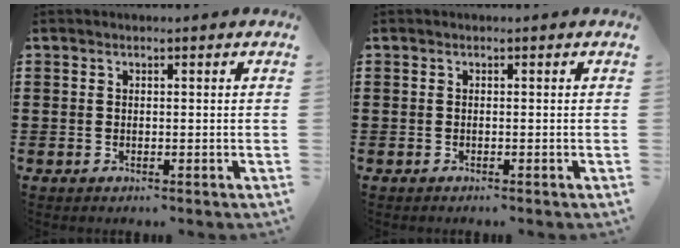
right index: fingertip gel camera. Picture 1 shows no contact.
{"total": 0.0}